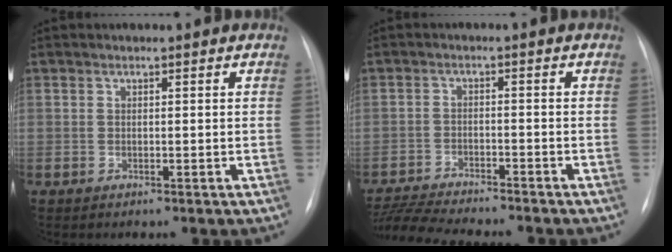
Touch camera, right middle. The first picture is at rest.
{"total": 11.5, "force": [-10.6, 0.7, 4.3], "torque": [-0.077, -0.004, -0.170]}